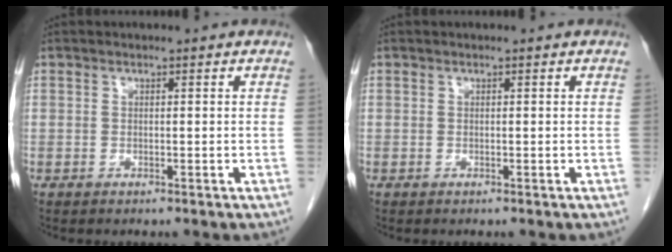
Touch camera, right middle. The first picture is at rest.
{"total": 0.0}